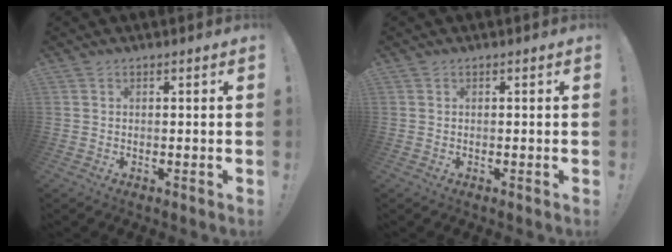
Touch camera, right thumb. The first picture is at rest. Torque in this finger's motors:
{"motor_torque": [-0.09, -0.17, 0.08, -0.17, 0.00]}